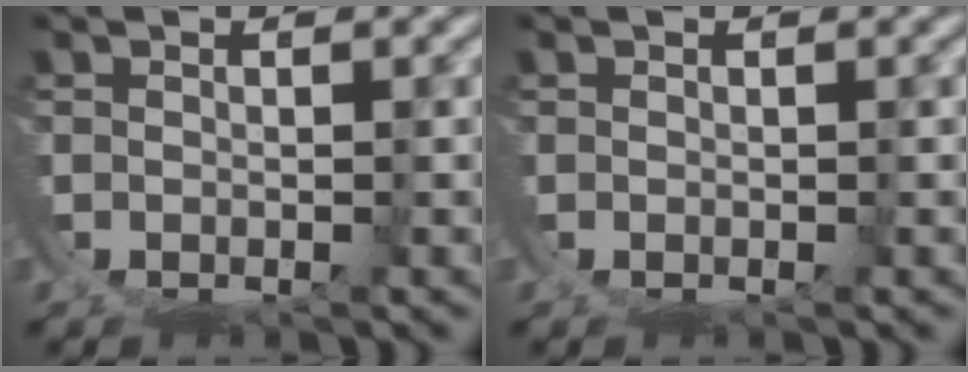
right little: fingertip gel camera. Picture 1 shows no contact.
{"total": 0.0}